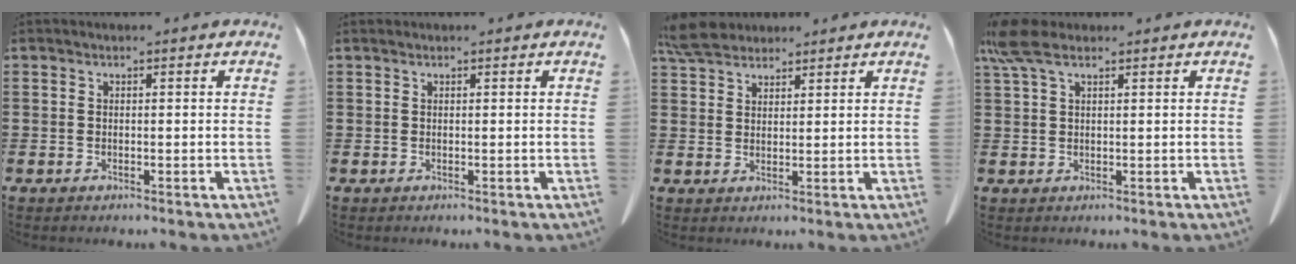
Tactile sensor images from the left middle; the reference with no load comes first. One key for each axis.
{"total": 0.0}
{"total": 5.0, "fx": 4.4, "fy": 1.6, "fz": 1.7, "tx": -0.047, "ty": -0.003, "tz": 0.087}
{"total": 5.1, "fx": 2.8, "fy": 1.8, "fz": 3.9, "tx": -0.099, "ty": -0.001, "tz": 0.049}